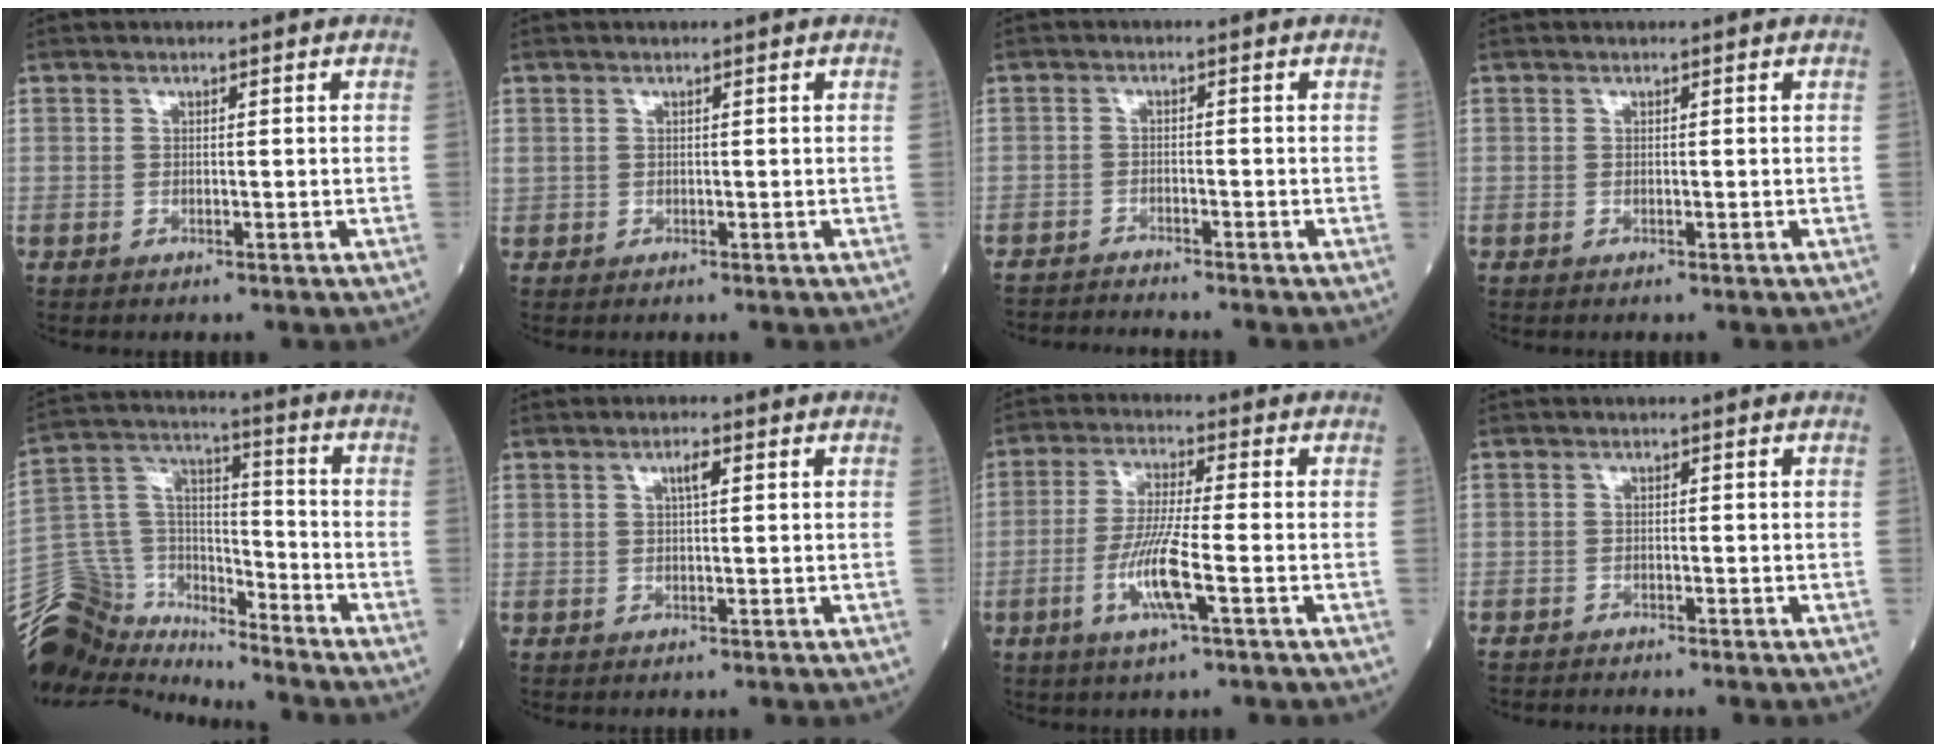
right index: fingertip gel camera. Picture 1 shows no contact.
{"total": 0.7, "force": [0.3, 0.6, 0.2], "torque": [0.002, 0.011, 0.007]}
{"total": 5.3, "force": [-5.3, -0.4, 0.4], "torque": [0.005, -0.016, -0.089]}
{"total": 0.0}
{"total": 15.1, "force": [-13.1, 6.4, 3.7], "torque": [-0.088, 0.077, -0.231]}
{"total": 2.0, "force": [0.8, 0.3, 1.9], "torque": [-0.033, 0.002, 0.012]}
{"total": 8.0, "force": [-2.7, 0.1, 7.5], "torque": [-0.151, -0.009, -0.055]}
{"total": 2.6, "force": [-2.6, 0.1, 0.2], "torque": [-0.003, -0.008, -0.045]}